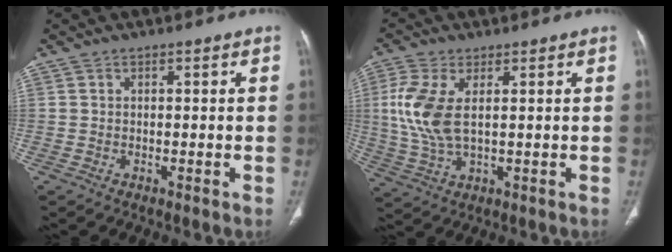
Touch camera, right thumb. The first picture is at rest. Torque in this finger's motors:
{"motor_torque": [0.04, 0.95, 0.24, -0.06, 0.17]}